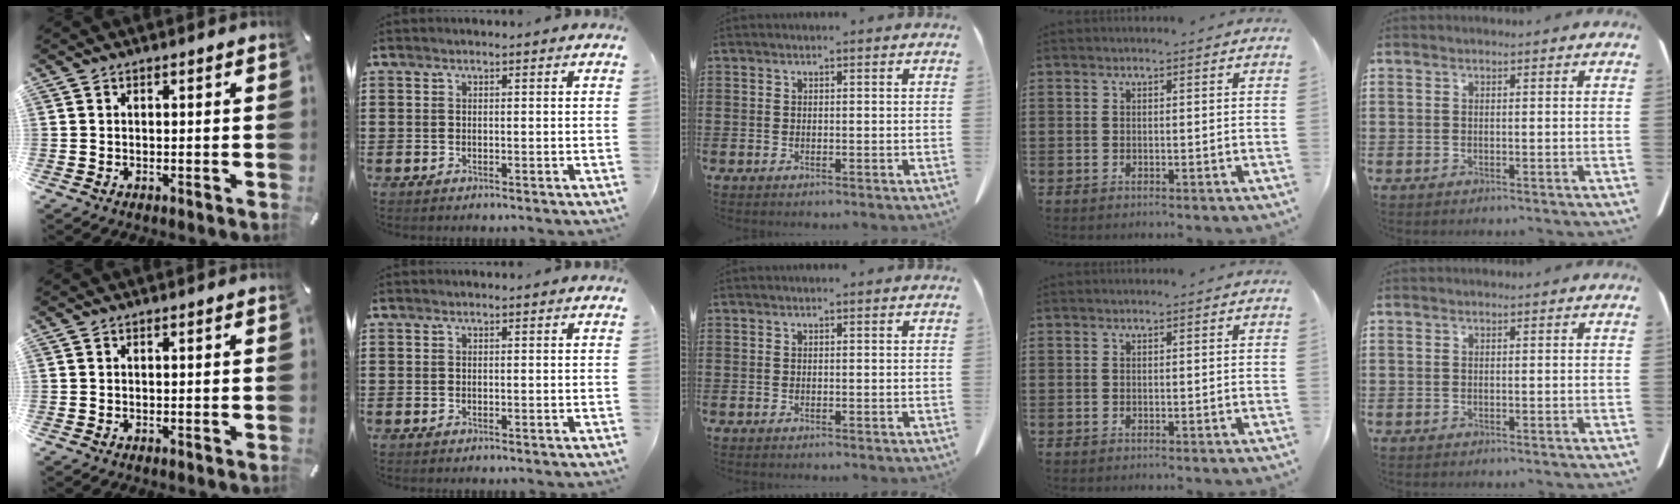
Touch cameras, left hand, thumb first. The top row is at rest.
{}